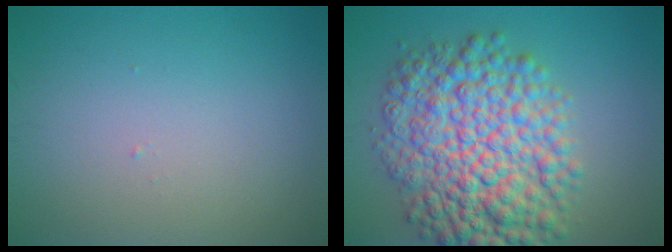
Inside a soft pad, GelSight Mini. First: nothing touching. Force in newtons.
{"total": 10.8, "press": 10.8, "slide": 0.1}